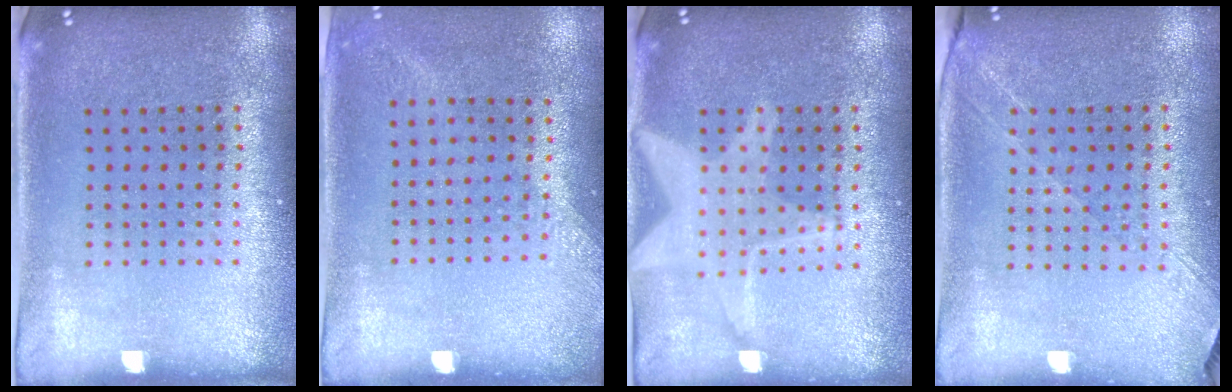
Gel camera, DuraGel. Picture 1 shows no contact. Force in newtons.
{"total": 1.3, "press": 1.0, "slide": 0.8}
{"total": 3.1, "press": 3.1, "slide": 0.3}
{"total": 1.4, "press": 1.3, "slide": 0.6}